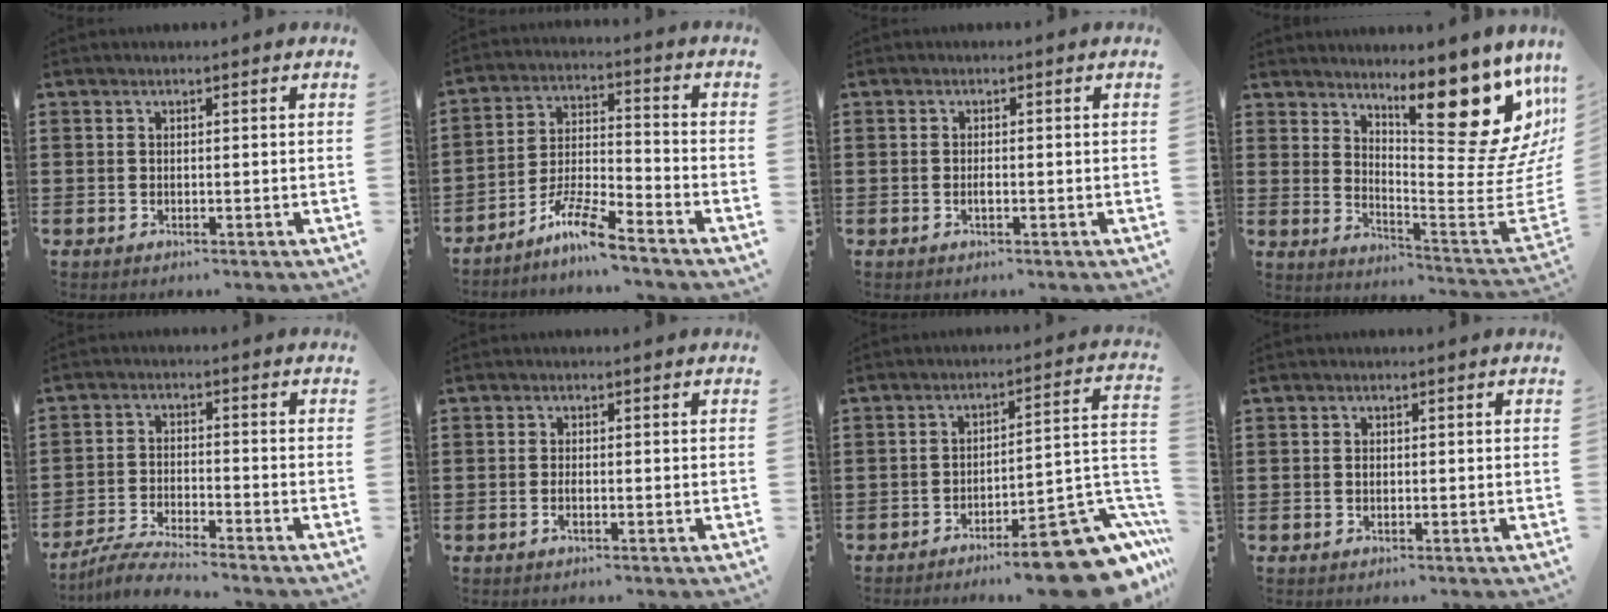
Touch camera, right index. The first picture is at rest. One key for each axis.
{"total": 7.6, "fx": -6.5, "fy": 0.3, "fz": 4.0, "tx": -0.094, "ty": -0.003, "tz": -0.129}
{"total": 0.9, "fx": -0.3, "fy": 0.3, "fz": 0.8, "tx": -0.016, "ty": -0.003, "tz": -0.004}
{"total": 16.2, "fx": 9.3, "fy": 5.5, "fz": 12.1, "tx": -0.166, "ty": -0.081, "tz": 0.150}
{"total": 4.7, "fx": -4.5, "fy": 0.0, "fz": 1.4, "tx": -0.038, "ty": -0.007, "tz": -0.090}
{"total": 1.1, "fx": -0.5, "fy": 0.2, "fz": 1.0, "tx": -0.021, "ty": -0.007, "tz": -0.006}
{"total": 13.5, "fx": -9.3, "fy": 2.6, "fz": 9.5, "tx": -0.102, "ty": 0.030, "tz": -0.157}
{"total": 0.9, "fx": -0.1, "fy": 0.5, "fz": 0.7, "tx": -0.018, "ty": -0.001, "tz": -0.002}